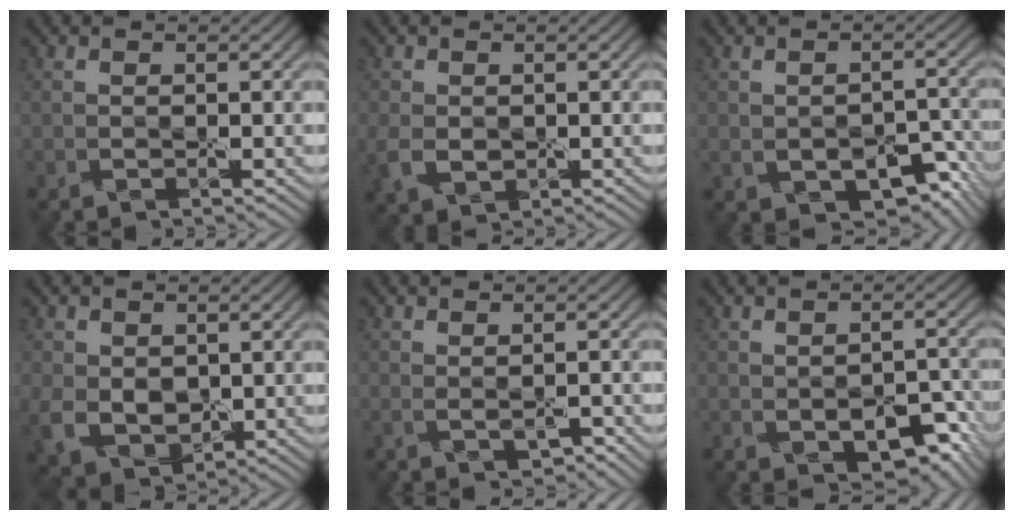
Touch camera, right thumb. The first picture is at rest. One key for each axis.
{"total": 4.0, "fx": -0.6, "fy": 3.1, "fz": 2.5, "tx": -0.073, "ty": -0.013, "tz": -0.012}
{"total": 7.3, "fx": -3.3, "fy": 4.4, "fz": 4.9, "tx": -0.083, "ty": -0.025, "tz": -0.033}
{"total": 6.8, "fx": -0.2, "fy": 5.2, "fz": 4.3, "tx": -0.115, "ty": -0.018, "tz": -0.001}
{"total": 1.8, "fx": -0.6, "fy": 1.0, "fz": 1.4, "tx": -0.031, "ty": -0.013, "tz": -0.005}
{"total": 6.4, "fx": -2.5, "fy": 3.8, "fz": 4.6, "tx": -0.072, "ty": -0.013, "tz": -0.028}